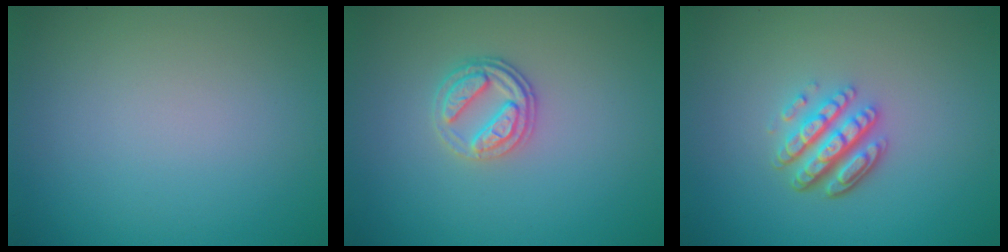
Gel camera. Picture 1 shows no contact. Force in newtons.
{"total": 2.7, "press": 2.5, "slide": 0.9}
{"total": 4.4, "press": 3.3, "slide": 2.9}